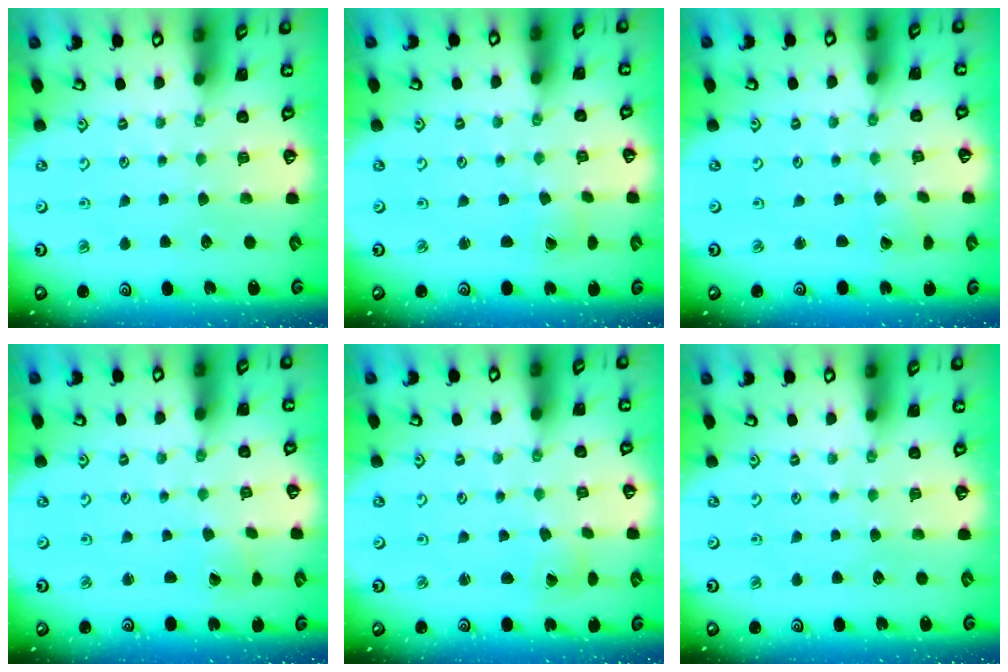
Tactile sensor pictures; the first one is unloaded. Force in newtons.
{"total": 1.0, "press": 1.0, "slide": 0.0}
{"total": 0.0}
{"total": 0.7, "press": 0.7, "slide": 0.0}
{"total": 2.1, "press": 2.1, "slide": 0.1}
{"total": 0.0}